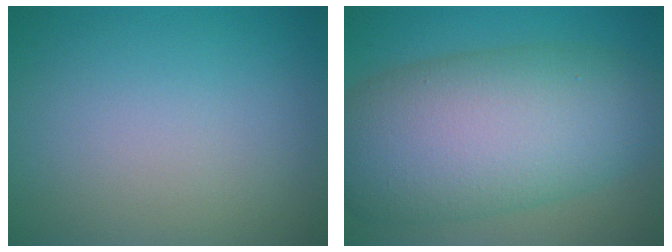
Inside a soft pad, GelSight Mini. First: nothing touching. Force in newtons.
{"total": 12.3, "press": 12.3, "slide": 0.5}